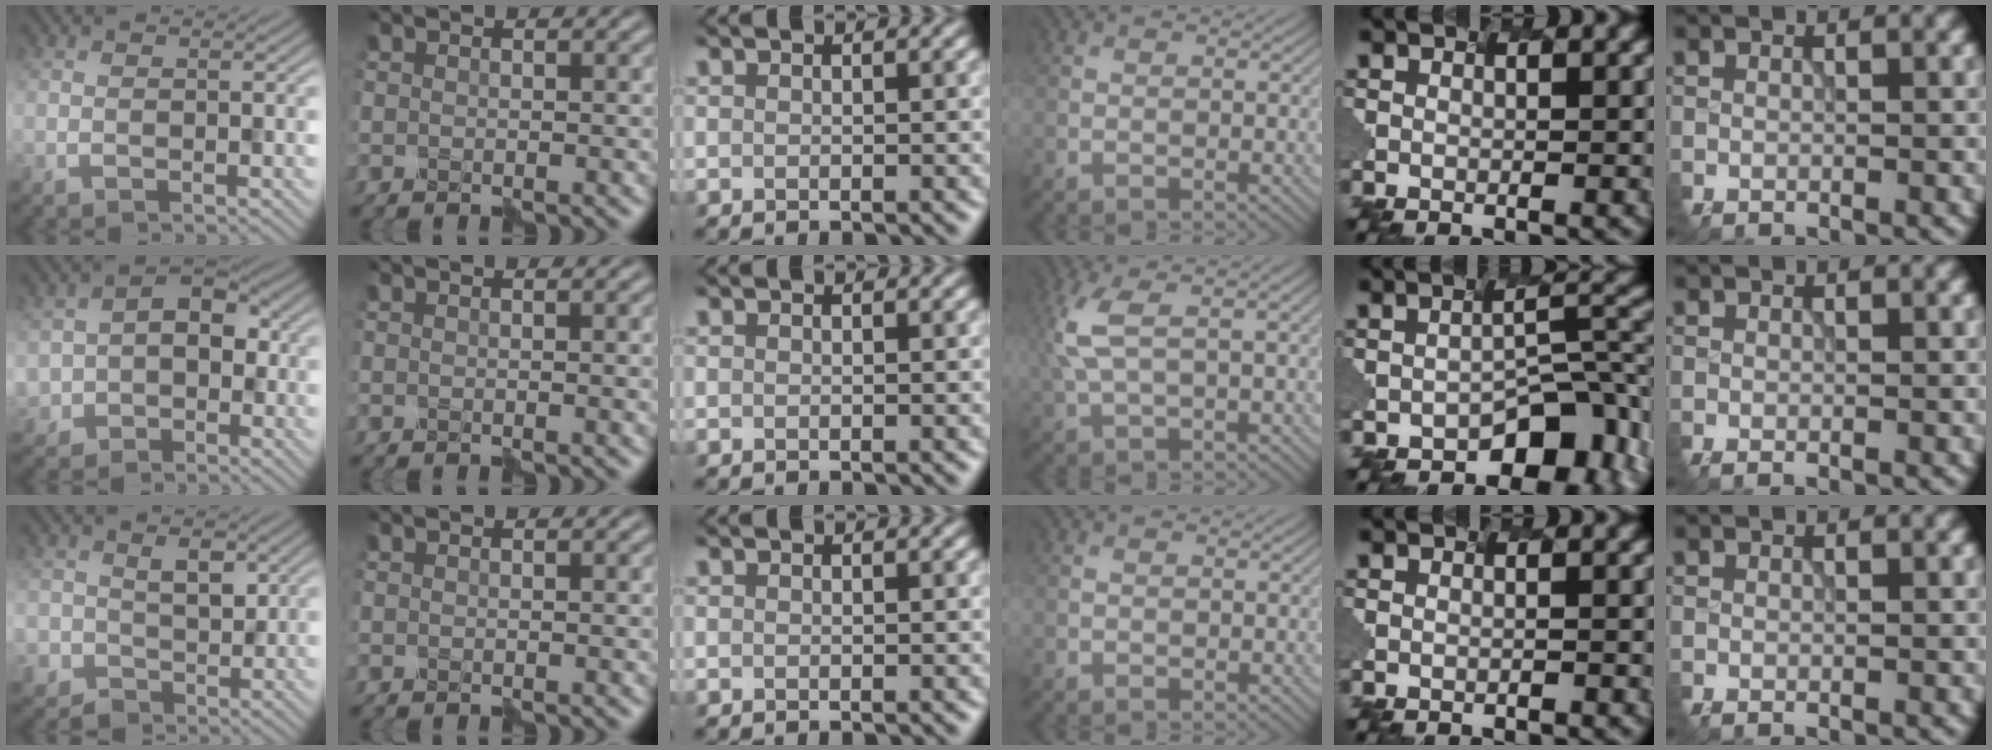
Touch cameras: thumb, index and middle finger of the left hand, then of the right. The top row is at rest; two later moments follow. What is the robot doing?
{"motion": "disassemble", "object": "velcro strap"}